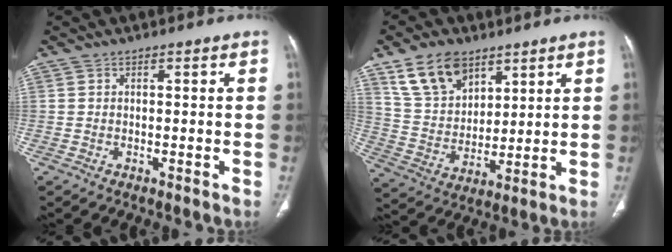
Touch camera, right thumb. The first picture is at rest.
{"total": 12.7, "force": [7.9, 7.8, 6.2], "torque": [-0.092, -0.031, 0.159]}